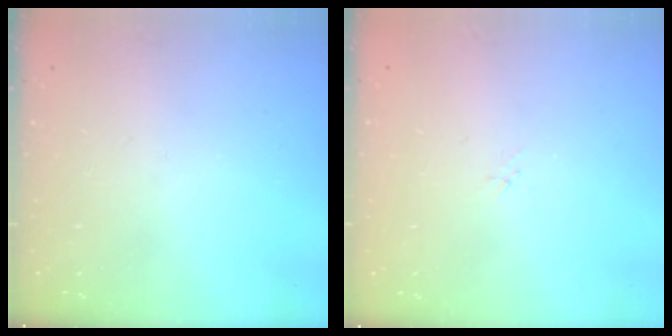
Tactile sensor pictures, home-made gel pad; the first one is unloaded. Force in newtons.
{"total": 1.7, "press": 1.6, "slide": 0.2}